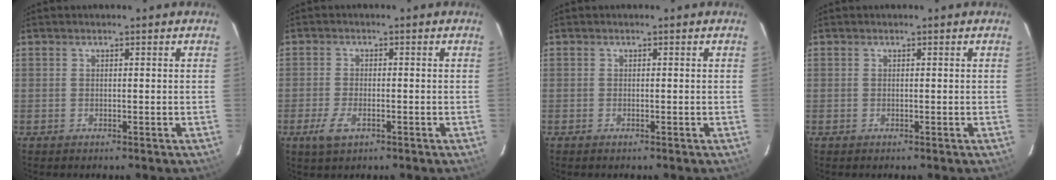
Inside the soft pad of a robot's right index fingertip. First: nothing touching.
{"total": 4.3, "force": [-2.2, 1.9, 3.2], "torque": [-0.078, -0.007, -0.041]}
{"total": 0.0}
{"total": 0.0}